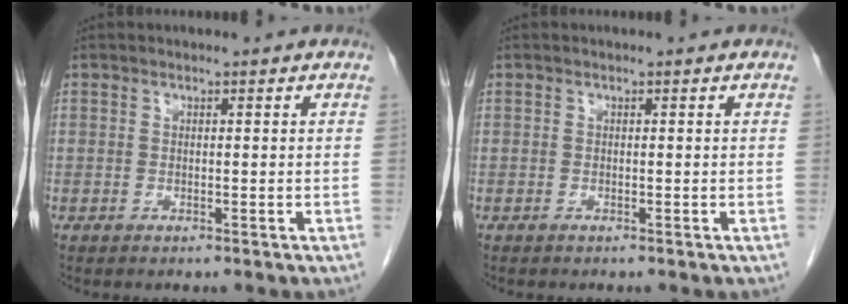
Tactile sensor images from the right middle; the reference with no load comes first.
{"total": 0.0}